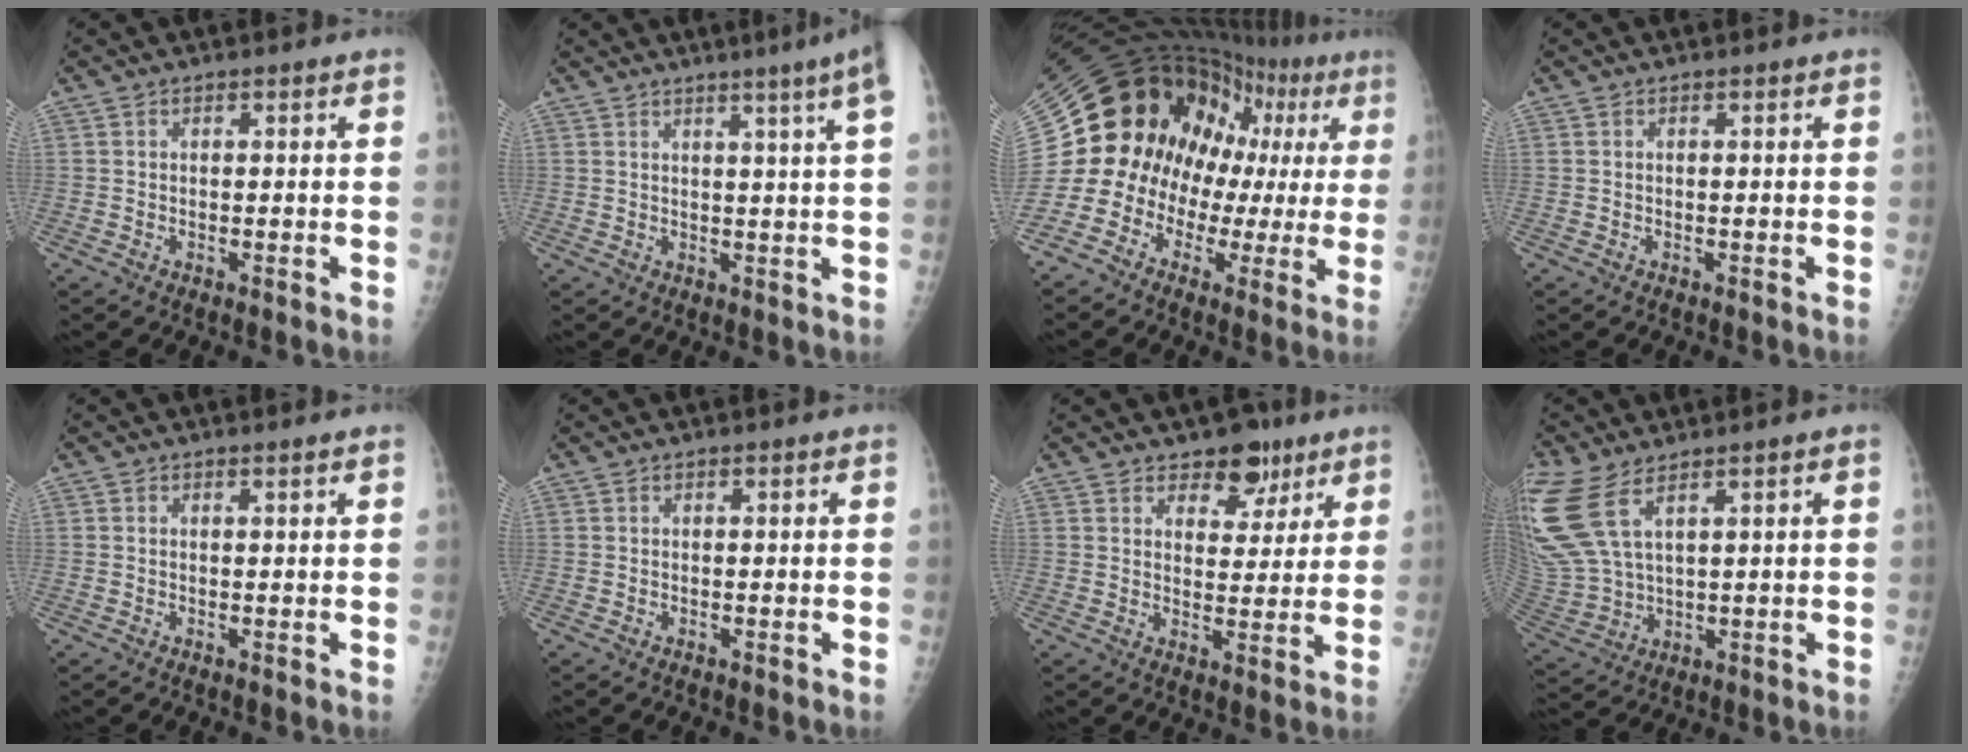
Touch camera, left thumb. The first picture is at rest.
{"total": 7.9, "force": [4.7, -1.0, 6.3], "torque": [-0.081, -0.012, 0.051]}
{"total": 22.6, "force": [0.2, 17.2, 14.6], "torque": [-0.218, 0.078, 0.002]}
{"total": 0.0}
{"total": 0.6, "force": [0.4, 0.0, 0.5], "torque": [-0.012, -0.002, 0.006]}
{"total": 0.0}
{"total": 7.4, "force": [5.0, 4.4, 3.1], "torque": [-0.003, -0.029, 0.073]}
{"total": 15.4, "force": [8.0, 6.9, 11.2], "torque": [-0.291, -0.019, 0.175]}